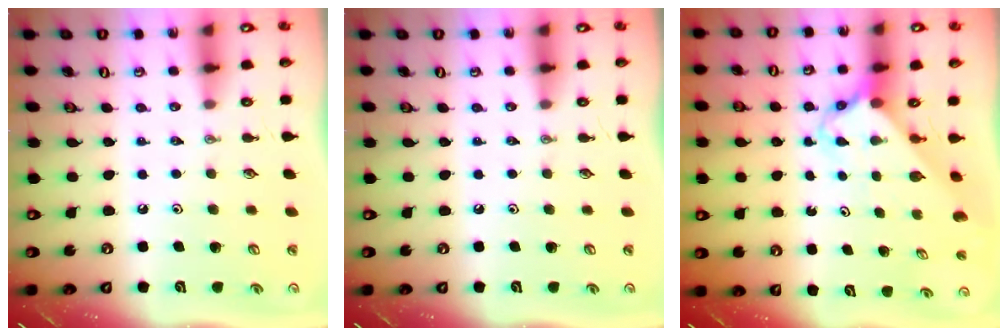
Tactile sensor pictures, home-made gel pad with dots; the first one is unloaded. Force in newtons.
{"total": 0.0}
{"total": 2.9, "press": 2.9, "slide": 0.3}